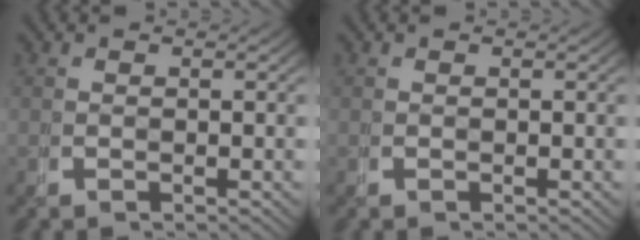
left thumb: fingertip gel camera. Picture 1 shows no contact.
{"total": 0.0}